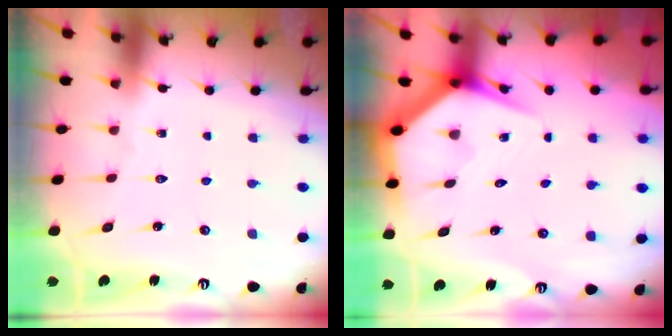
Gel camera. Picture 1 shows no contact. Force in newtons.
{"total": 4.8, "press": 4.8, "slide": 0.2}